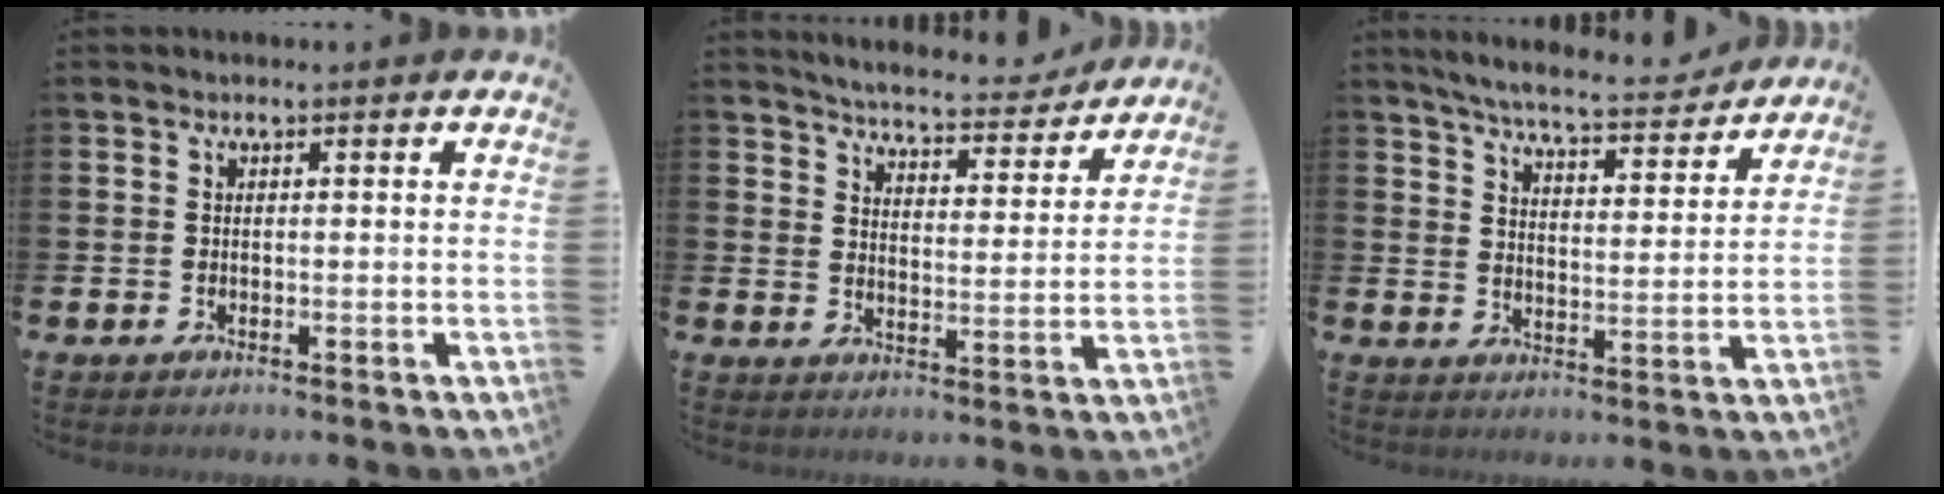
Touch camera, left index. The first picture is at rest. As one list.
[{"total": 5.4, "force": [5.3, 0.7, 0.9], "torque": [-0.028, -0.045, 0.086]}, {"total": 6.7, "force": [6.3, 0.6, 2.0], "torque": [-0.057, -0.042, 0.107]}]